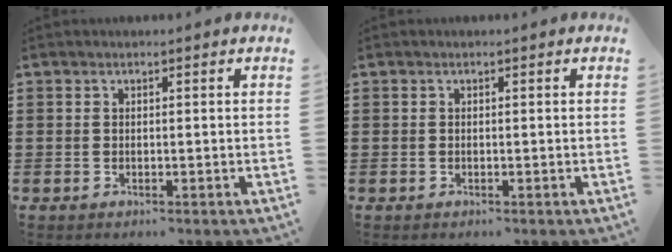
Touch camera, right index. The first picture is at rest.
{"total": 0.0}